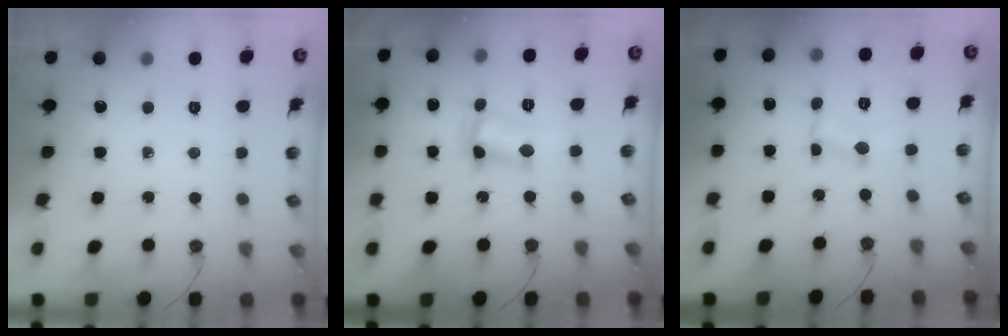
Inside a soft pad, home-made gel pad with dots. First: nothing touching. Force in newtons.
{"total": 6.5, "press": 6.1, "slide": 2.3}
{"total": 0.8, "press": 0.8, "slide": 0.1}